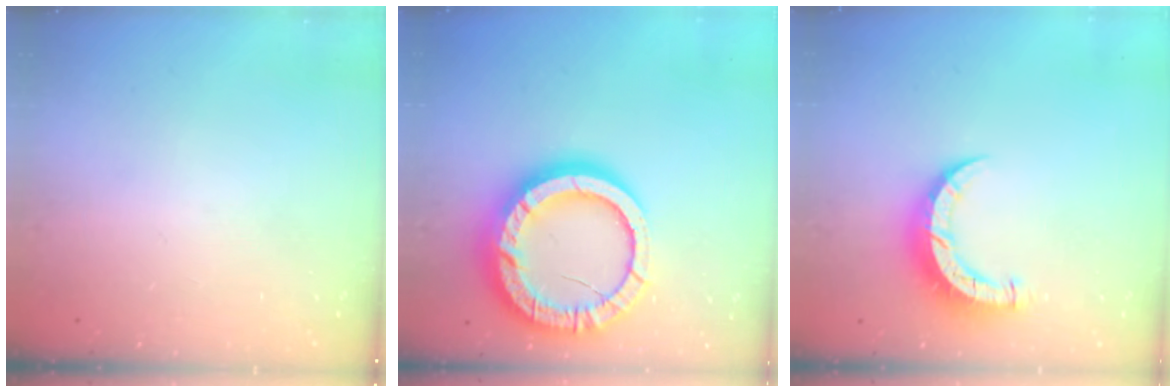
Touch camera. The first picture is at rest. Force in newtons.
{"total": 22.5, "press": 22.4, "slide": 2.0}
{"total": 8.7, "press": 8.6, "slide": 0.5}